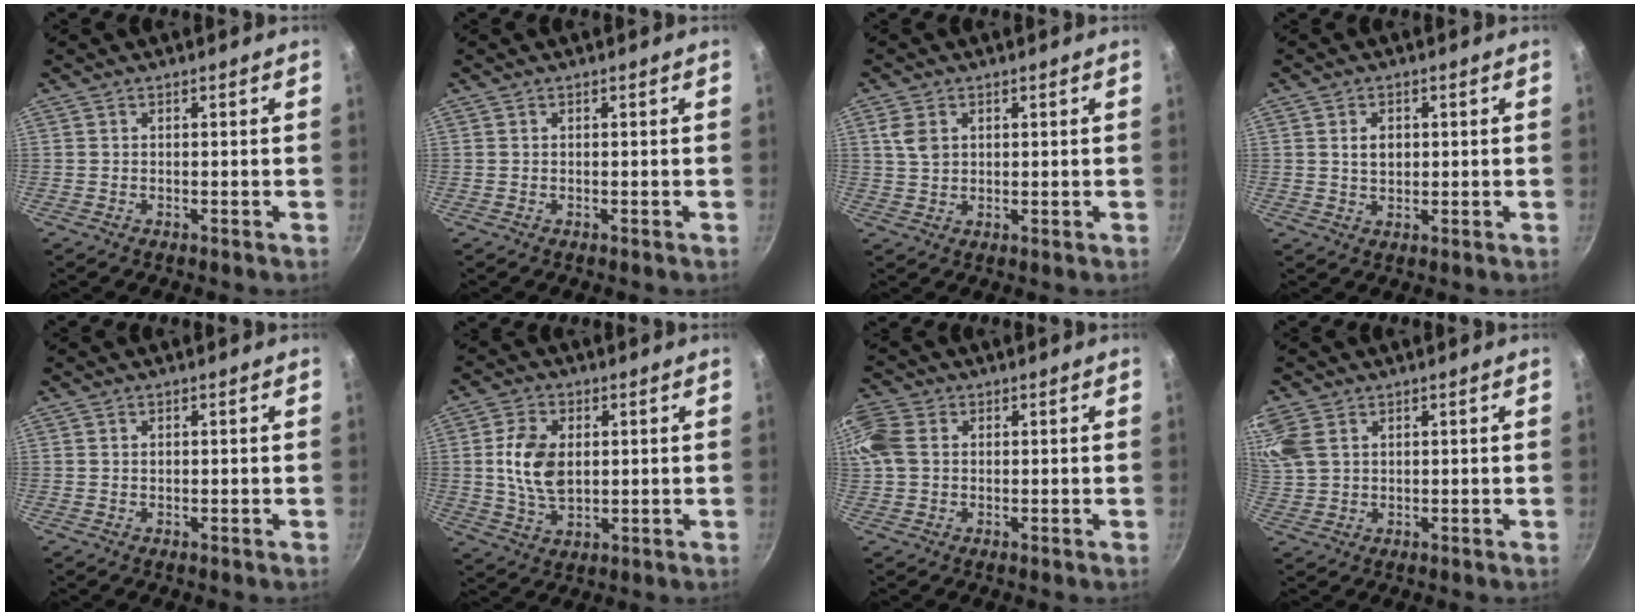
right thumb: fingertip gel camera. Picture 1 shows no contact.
{"total": 0.0}
{"total": 4.3, "force": [1.5, 3.0, 2.6], "torque": [-0.045, 0.000, 0.031]}
{"total": 3.7, "force": [0.8, 2.6, 2.5], "torque": [-0.032, -0.001, 0.015]}
{"total": 0.8, "force": [0.3, 0.5, 0.5], "torque": [-0.008, 0.002, 0.006]}
{"total": 9.8, "force": [1.4, 6.1, 7.5], "torque": [-0.133, -0.007, 0.027]}
{"total": 6.7, "force": [1.4, 4.9, 4.3], "torque": [-0.096, 0.014, 0.022]}
{"total": 9.6, "force": [4.3, 6.7, 5.4], "torque": [-0.127, 0.015, 0.094]}